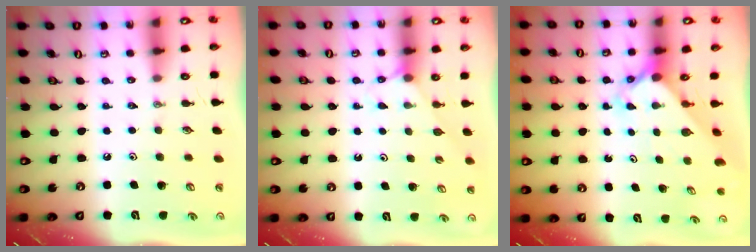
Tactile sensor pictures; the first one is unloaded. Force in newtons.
{"total": 3.8, "press": 3.8, "slide": 0.5}
{"total": 2.6, "press": 2.6, "slide": 0.2}